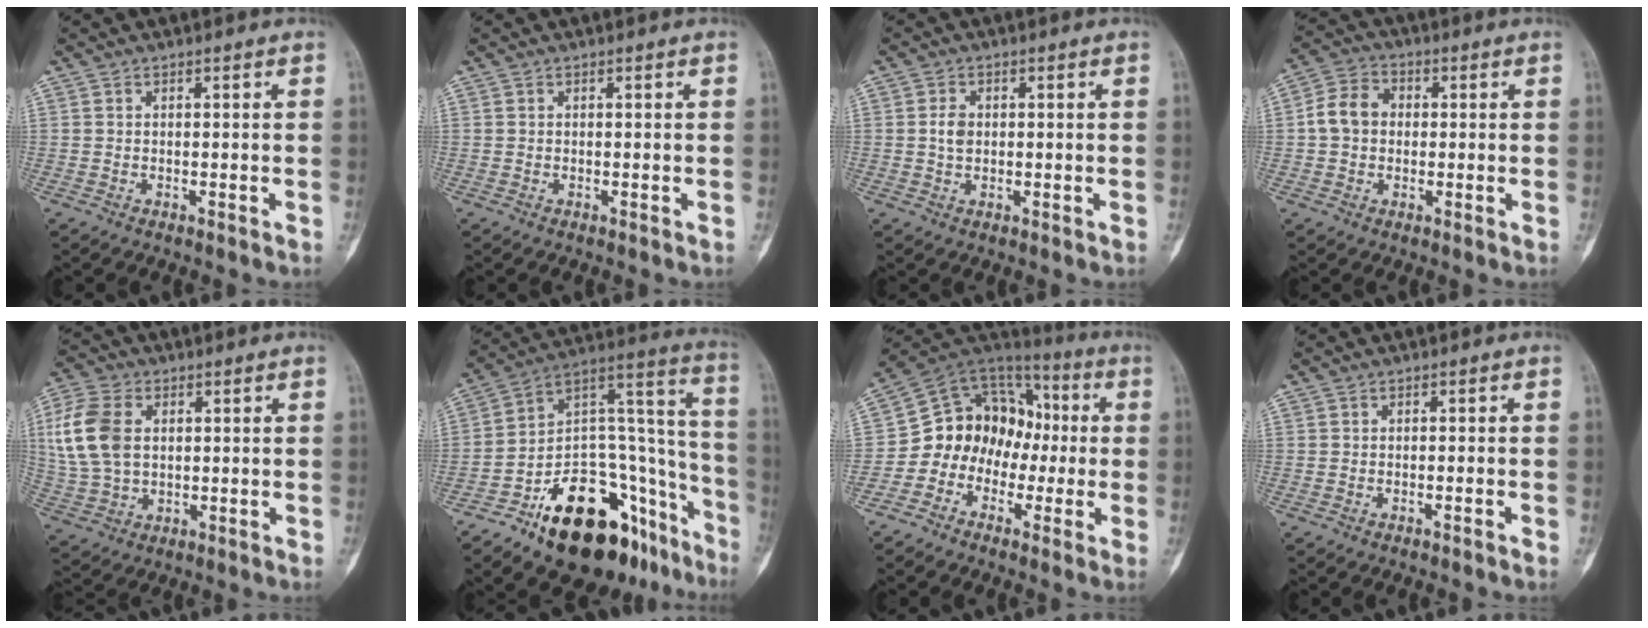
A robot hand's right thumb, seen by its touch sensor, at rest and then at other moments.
{"total": 0.0}
{"total": 2.8, "force": [0.2, 2.0, 2.0], "torque": [-0.033, 0.002, 0.005]}
{"total": 7.0, "force": [0.1, 5.7, 4.0], "torque": [-0.064, 0.019, -0.007]}
{"total": 12.8, "force": [2.4, 8.6, 9.2], "torque": [-0.195, 0.005, 0.047]}
{"total": 29.3, "force": [-16.3, 14.7, 19.3], "torque": [-0.193, 0.119, -0.246]}
{"total": 13.5, "force": [-2.9, 11.7, 6.1], "torque": [-0.057, 0.081, -0.061]}
{"total": 0.6, "force": [-0.4, 0.0, 0.4], "torque": [-0.014, 0.005, -0.006]}